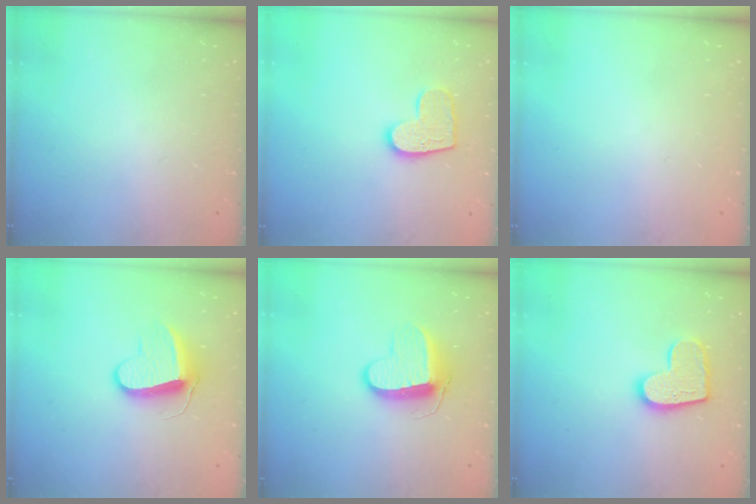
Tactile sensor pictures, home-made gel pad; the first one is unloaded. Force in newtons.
{"total": 10.8, "press": 10.8, "slide": 0.7}
{"total": 0.0}
{"total": 10.7, "press": 10.7, "slide": 0.7}
{"total": 10.3, "press": 10.3, "slide": 0.4}
{"total": 12.7, "press": 12.6, "slide": 0.8}